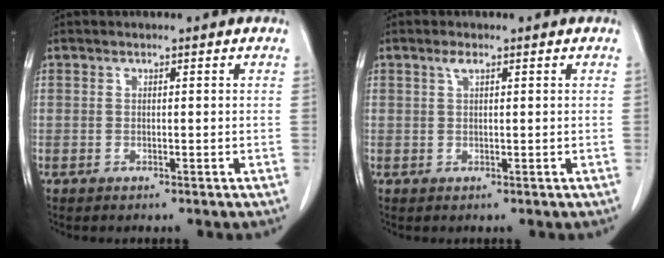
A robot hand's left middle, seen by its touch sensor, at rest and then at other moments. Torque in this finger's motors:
{"motor_torque": [0.43, -0.36, -0.06, -0.01]}